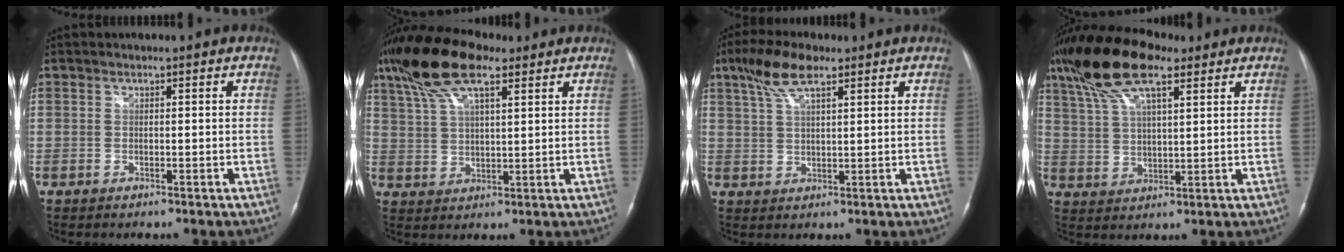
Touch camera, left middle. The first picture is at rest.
{"total": 12.2, "force": [7.9, 3.7, 8.5], "torque": [-0.174, 0.031, 0.150]}
{"total": 7.0, "force": [4.4, 1.8, 5.1], "torque": [-0.112, 0.020, 0.086]}
{"total": 13.6, "force": [8.8, 4.1, 9.5], "torque": [-0.191, 0.034, 0.167]}